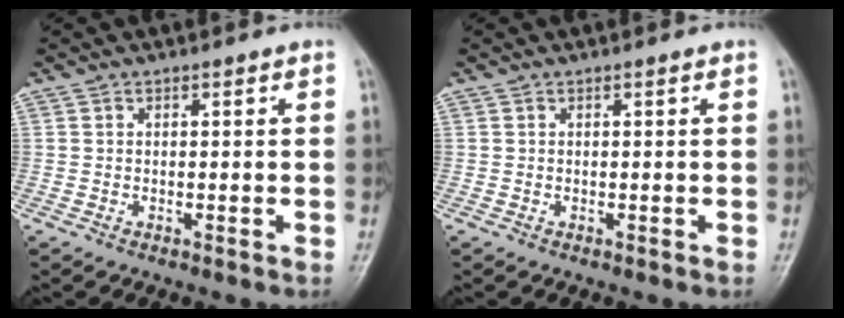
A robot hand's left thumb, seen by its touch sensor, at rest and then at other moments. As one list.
[{"total": 0.0}]